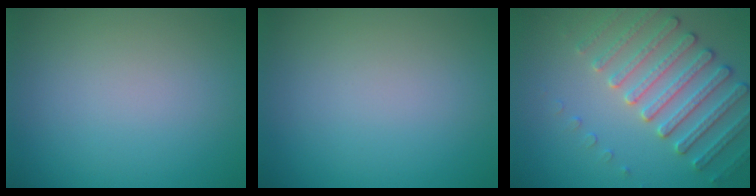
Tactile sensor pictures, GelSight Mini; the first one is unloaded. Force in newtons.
{"total": 0.0}
{"total": 4.5, "press": 4.4, "slide": 0.8}